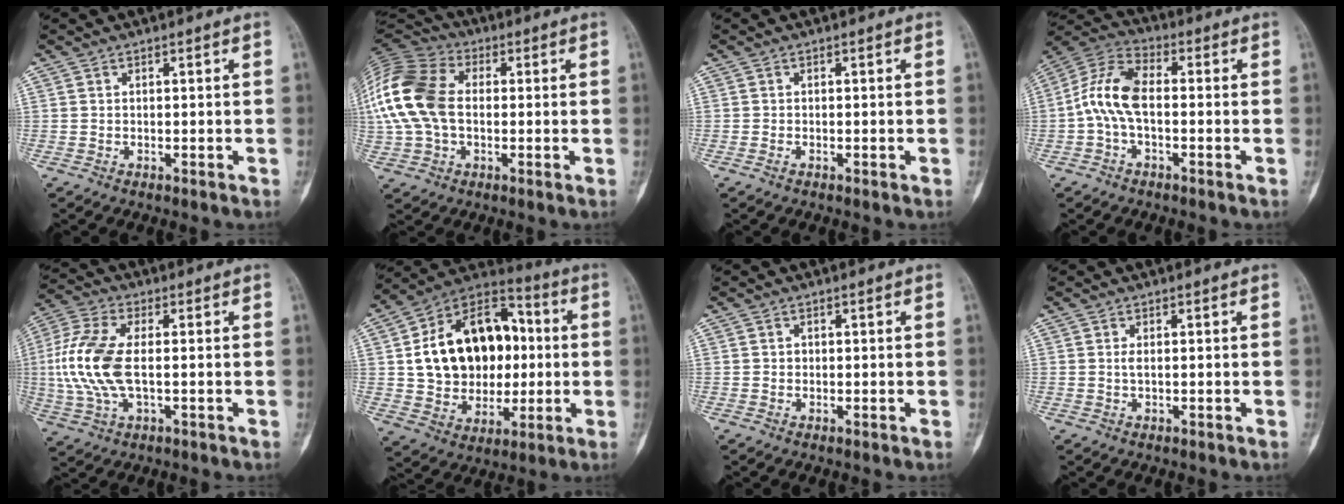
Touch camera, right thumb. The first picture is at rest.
{"total": 18.7, "force": [0.6, 12.7, 13.8], "torque": [-0.308, 0.021, 0.005]}
{"total": 0.8, "force": [-0.4, 0.5, 0.5], "torque": [-0.004, 0.001, -0.008]}
{"total": 10.3, "force": [-0.9, 5.9, 8.4], "torque": [-0.167, 0.033, -0.030]}
{"total": 13.6, "force": [-0.4, 7.0, 11.6], "torque": [-0.269, 0.008, -0.010]}
{"total": 23.1, "force": [2.1, 16.8, 15.7], "torque": [-0.213, 0.027, 0.045]}
{"total": 0.8, "force": [0.0, 0.8, 0.1], "torque": [0.007, 0.003, -0.002]}
{"total": 0.9, "force": [0.1, 0.5, 0.8], "torque": [-0.013, -0.001, -0.001]}